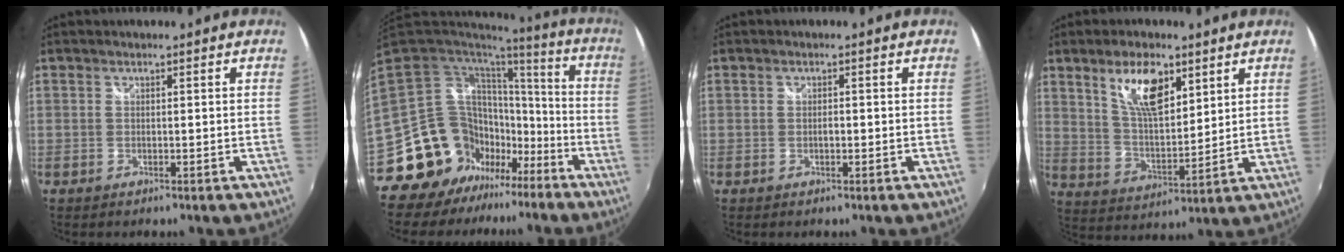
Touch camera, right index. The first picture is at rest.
{"total": 18.2, "force": [-12.5, 12.4, 4.8], "torque": [-0.116, 0.037, -0.209]}
{"total": 0.7, "force": [-0.2, 0.5, 0.4], "torque": [-0.008, 0.000, -0.003]}
{"total": 11.2, "force": [6.1, 4.5, 8.2], "torque": [-0.143, 0.006, 0.120]}